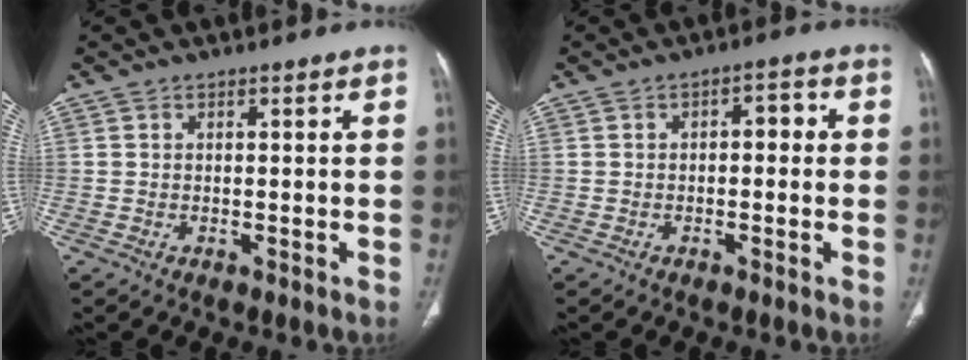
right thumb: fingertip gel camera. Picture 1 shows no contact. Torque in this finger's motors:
{"motor_torque": [-0.64, 0.13, 0.21, 0.39, 0.00]}